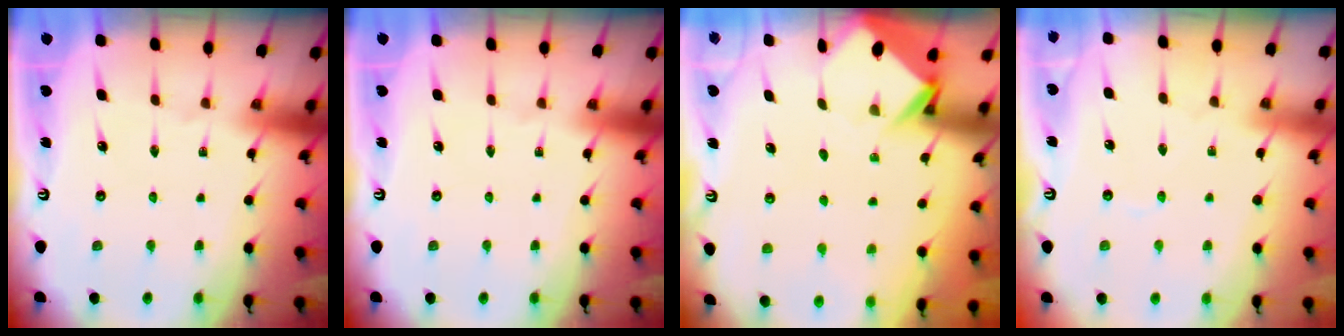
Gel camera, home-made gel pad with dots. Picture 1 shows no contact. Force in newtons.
{"total": 0.0}
{"total": 4.0, "press": 4.0, "slide": 0.2}
{"total": 2.6, "press": 2.5, "slide": 0.5}